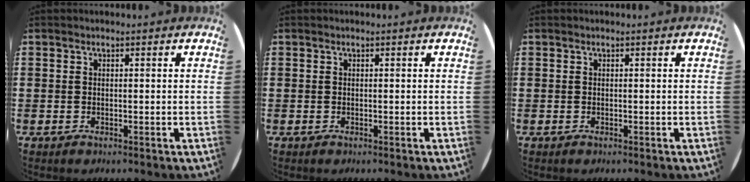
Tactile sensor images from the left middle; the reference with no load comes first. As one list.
[{"total": 0.0}, {"total": 0.0}]